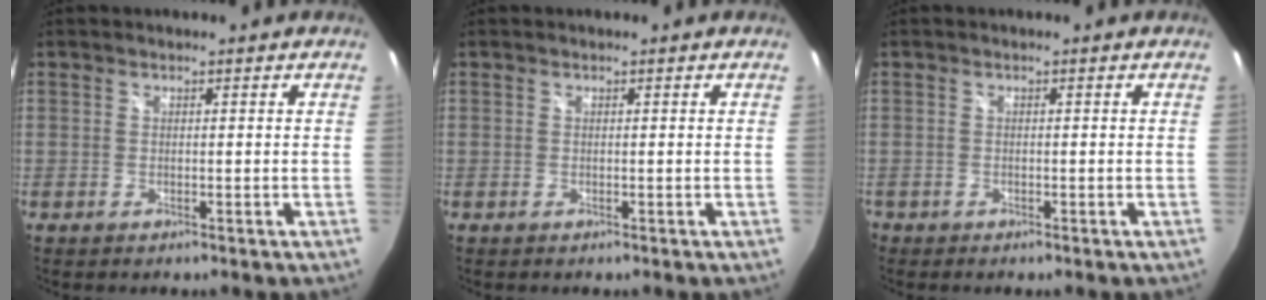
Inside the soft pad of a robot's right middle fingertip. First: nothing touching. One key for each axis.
{"total": 0.0}
{"total": 0.9, "fx": -0.7, "fy": 0.5, "fz": 0.0, "tx": -0.005, "ty": 0.000, "tz": -0.013}